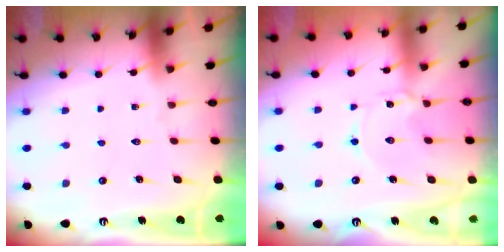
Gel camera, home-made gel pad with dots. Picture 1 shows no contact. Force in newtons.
{"total": 1.5, "press": 1.5, "slide": 0.3}